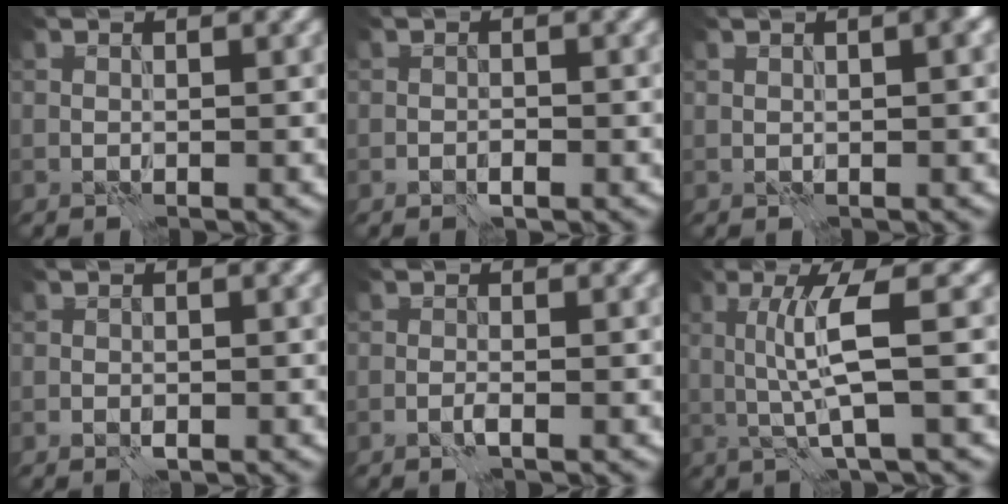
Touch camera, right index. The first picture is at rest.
{"total": 1.2, "force": [-0.6, 0.7, 0.8], "torque": [-0.013, 0.001, -0.013]}
{"total": 1.2, "force": [0.5, 0.2, 1.1], "torque": [-0.013, 0.005, 0.008]}
{"total": 1.2, "force": [-0.5, 0.9, 0.7], "torque": [-0.012, -0.003, -0.008]}
{"total": 0.8, "force": [-0.5, 0.1, 0.6], "torque": [-0.015, 0.002, -0.011]}
{"total": 4.3, "force": [0.3, 0.3, 4.3], "torque": [-0.086, -0.002, 0.010]}